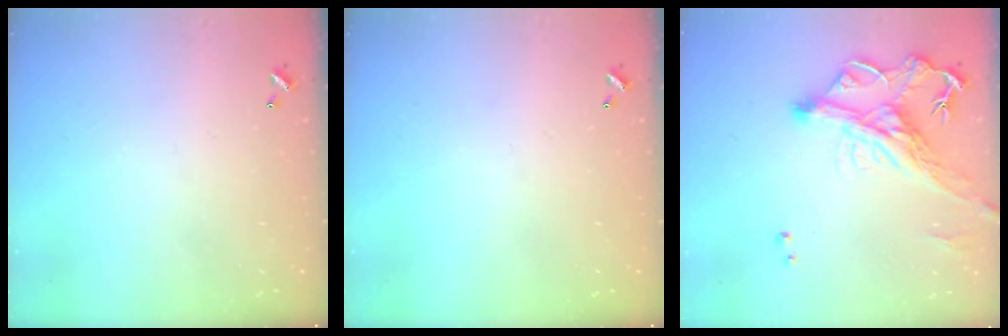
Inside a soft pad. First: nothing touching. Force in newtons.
{"total": 0.0}
{"total": 6.3, "press": 6.1, "slide": 1.7}